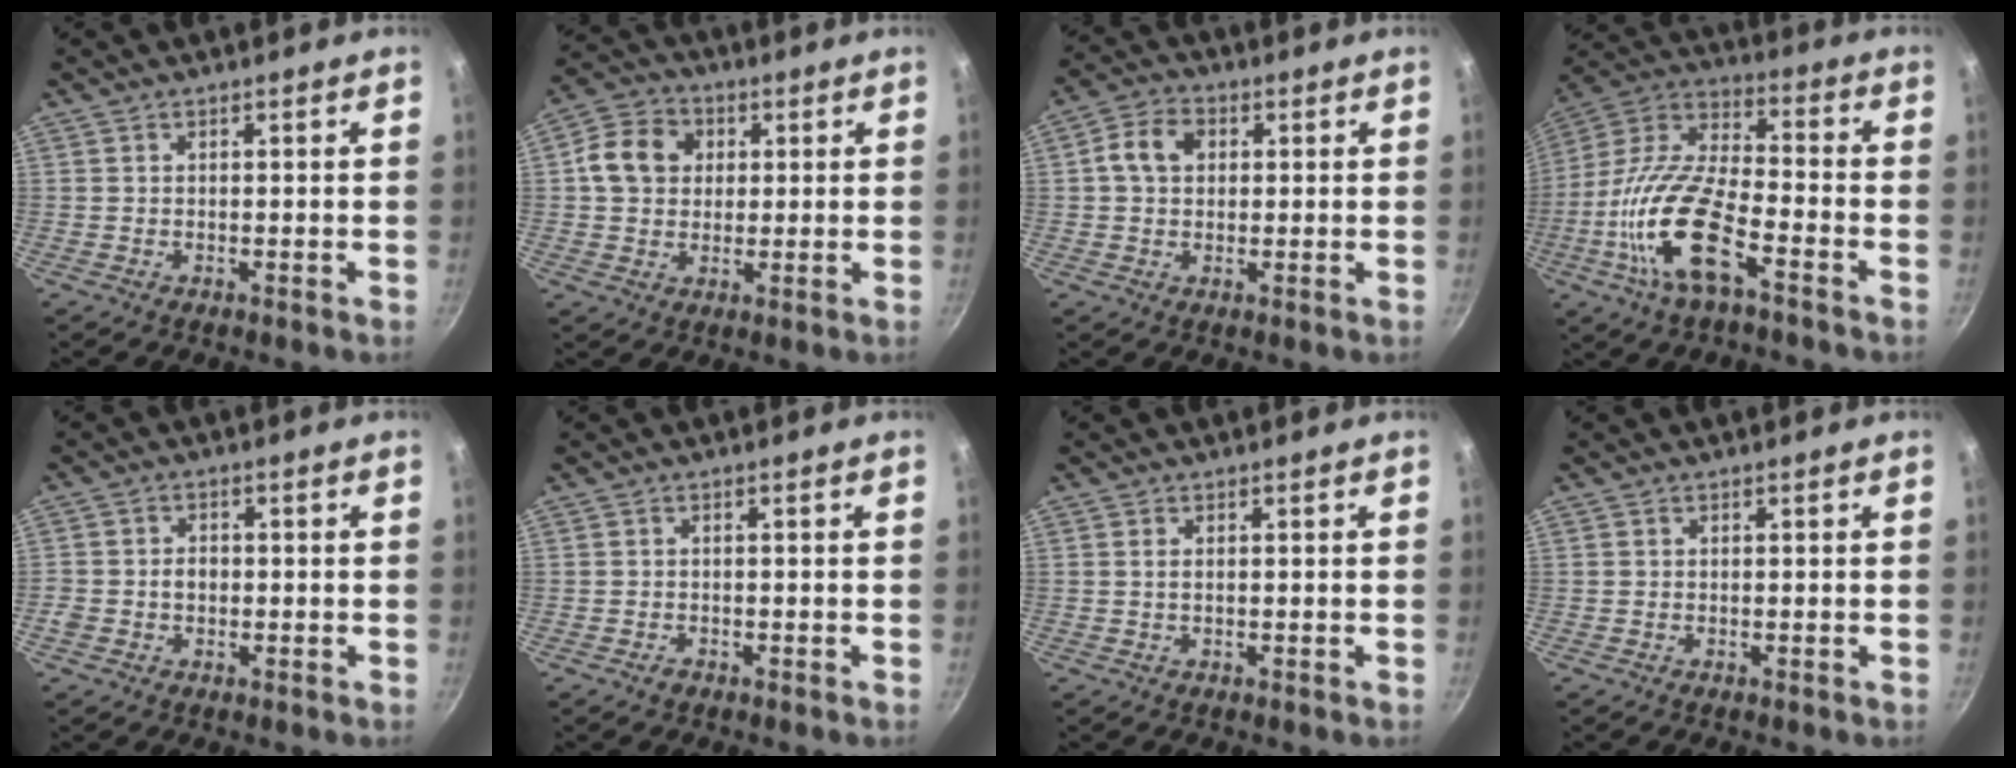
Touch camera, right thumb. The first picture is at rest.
{"total": 9.8, "force": [1.7, 8.1, 5.2], "torque": [-0.077, 0.011, 0.020]}
{"total": 6.7, "force": [1.3, 5.1, 4.3], "torque": [-0.070, 0.012, 0.017]}
{"total": 18.8, "force": [-7.3, 7.4, 15.8], "torque": [-0.326, 0.043, -0.135]}
{"total": 3.3, "force": [-0.4, 2.6, 1.9], "torque": [-0.024, 0.012, -0.006]}
{"total": 0.8, "force": [-0.6, 0.5, 0.3], "torque": [-0.005, 0.003, -0.011]}
{"total": 0.8, "force": [0.2, 0.3, 0.7], "torque": [-0.017, 0.003, 0.006]}
{"total": 0.0}